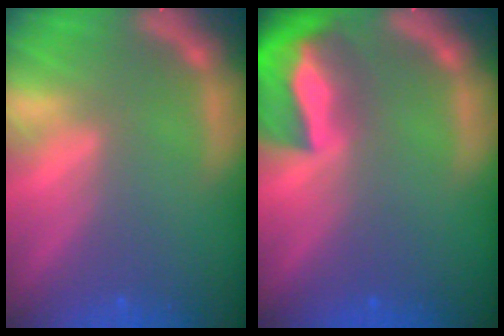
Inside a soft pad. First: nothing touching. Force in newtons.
{"total": 10.0}